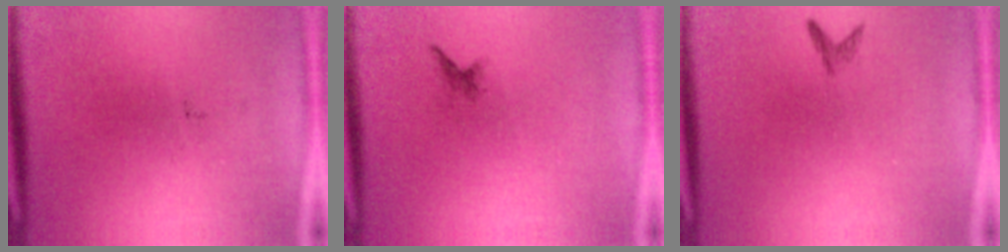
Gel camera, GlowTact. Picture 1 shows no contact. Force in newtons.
{"total": 0.7}
{"total": 0.8}